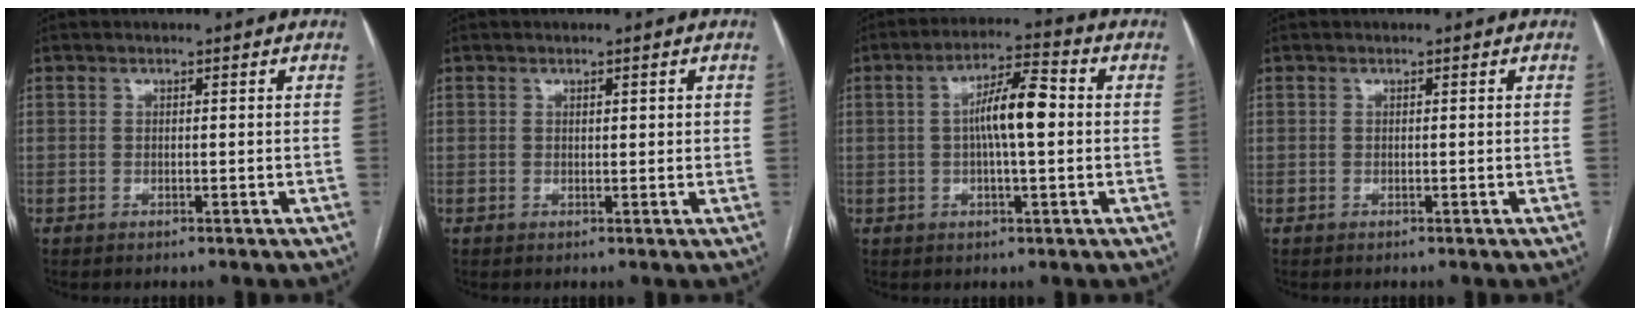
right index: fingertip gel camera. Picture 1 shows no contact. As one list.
[{"total": 1.3, "force": [0.5, 0.5, 1.1], "torque": [-0.014, 0.003, 0.006]}, {"total": 8.2, "force": [0.4, 1.4, 8.0], "torque": [-0.145, 0.018, 0.002]}, {"total": 0.0}]